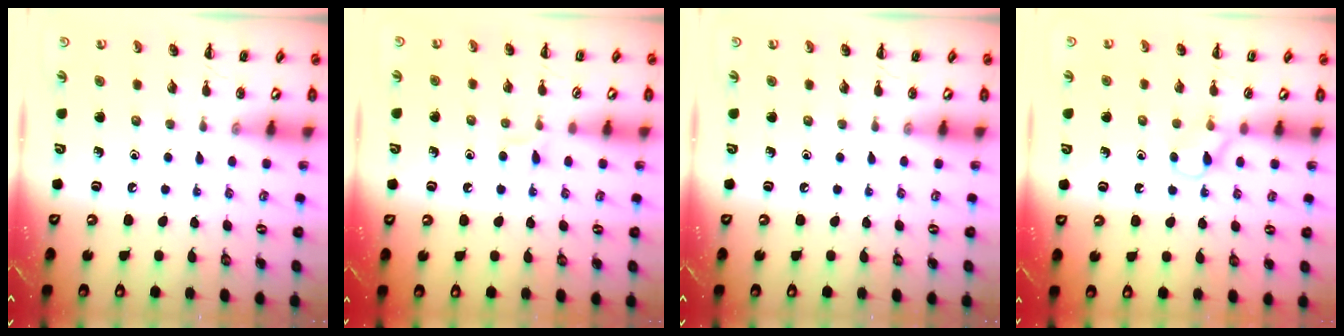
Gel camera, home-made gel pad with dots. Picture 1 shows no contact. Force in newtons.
{"total": 3.2, "press": 3.0, "slide": 1.1}
{"total": 0.0}
{"total": 4.0, "press": 3.8, "slide": 1.3}